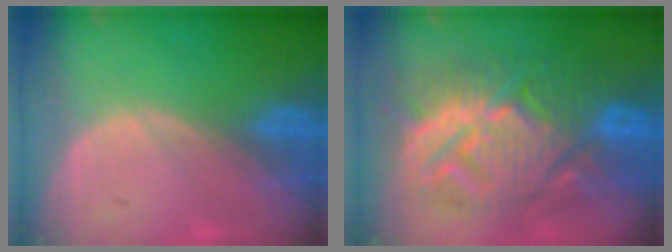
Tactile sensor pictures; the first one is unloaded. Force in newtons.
{"total": 14.0, "press": 13.9, "slide": 1.4}